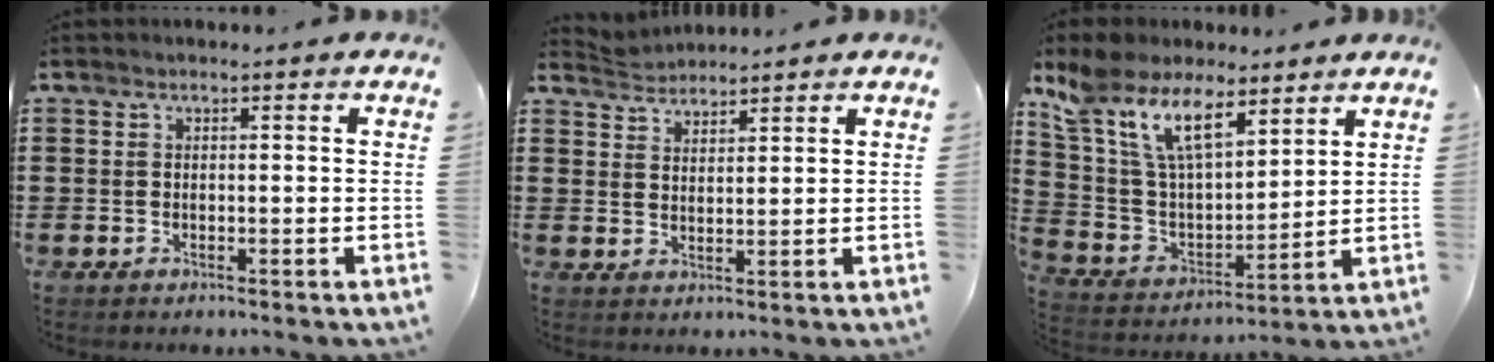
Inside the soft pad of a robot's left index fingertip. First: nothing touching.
{"total": 2.9, "force": [2.9, 0.3, -0.3], "torque": [-0.005, -0.009, 0.054]}
{"total": 11.7, "force": [8.0, 4.9, 7.0], "torque": [-0.170, -0.021, 0.148]}